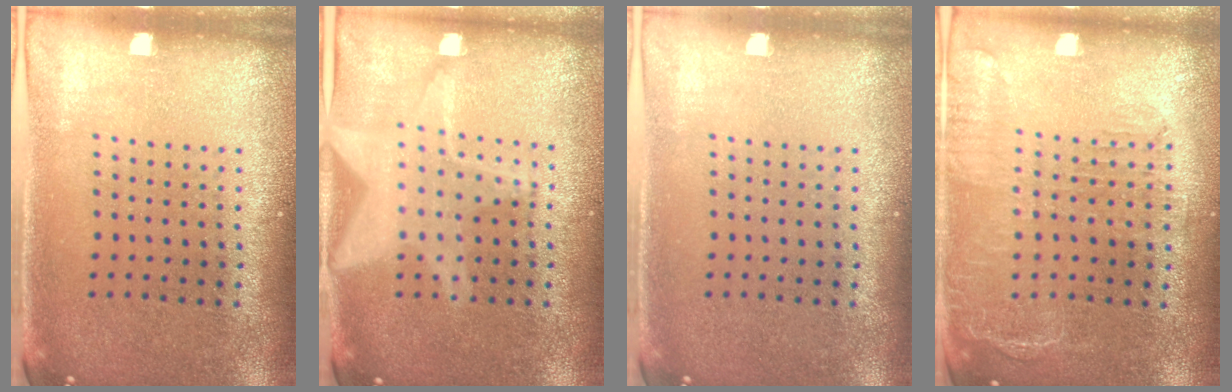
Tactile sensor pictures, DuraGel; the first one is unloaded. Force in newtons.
{"total": 3.0, "press": 3.0, "slide": 0.4}
{"total": 0.0}
{"total": 1.7, "press": 1.4, "slide": 1.0}